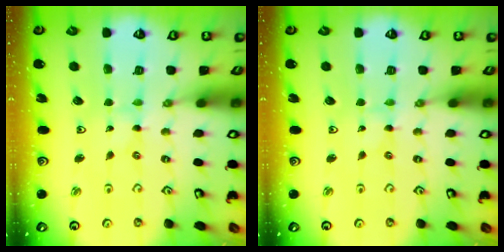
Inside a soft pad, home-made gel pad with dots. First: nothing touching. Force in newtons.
{"total": 0.0}